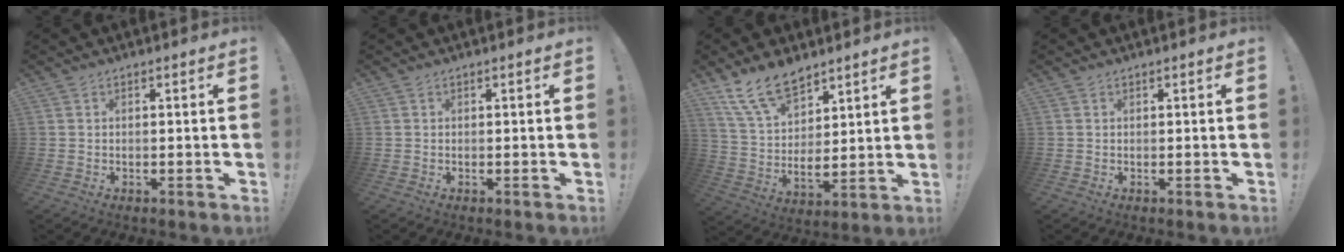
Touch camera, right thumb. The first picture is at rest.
{"total": 0.0}
{"total": 14.2, "force": [10.3, 6.7, 7.1], "torque": [-0.130, -0.065, 0.194]}
{"total": 0.0}